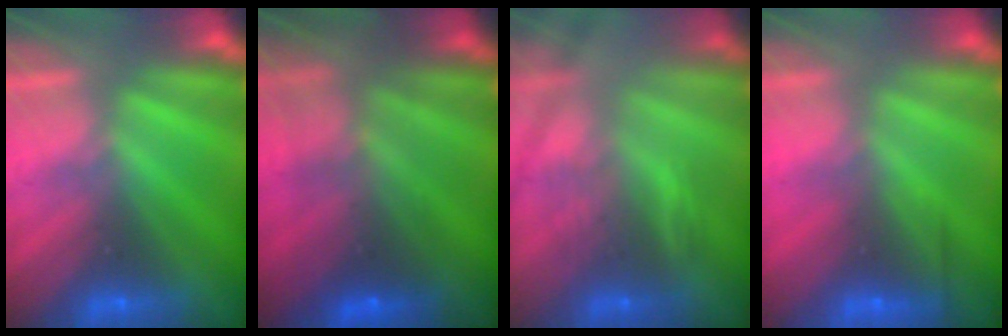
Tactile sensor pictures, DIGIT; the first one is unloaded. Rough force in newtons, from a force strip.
{"total": 7.0}
{"total": 4.2}
{"total": 2.4}